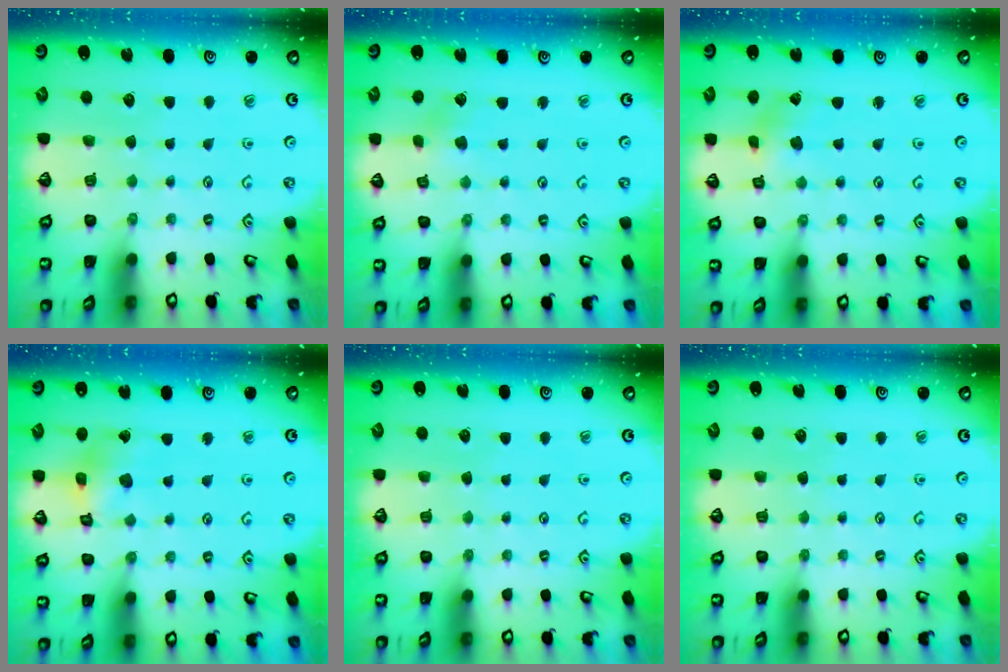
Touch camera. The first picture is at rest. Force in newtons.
{"total": 2.1, "press": 2.1, "slide": 0.3}
{"total": 0.9, "press": 0.8, "slide": 0.2}
{"total": 8.4, "press": 8.4, "slide": 0.9}
{"total": 0.0}
{"total": 0.0}